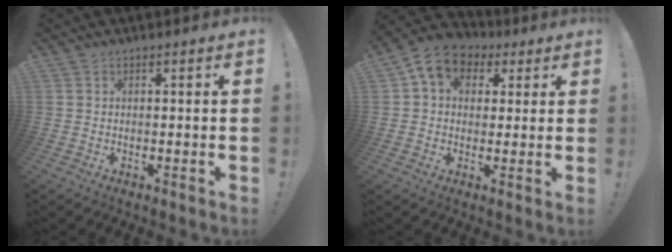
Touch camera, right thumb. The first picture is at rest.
{"total": 9.5, "force": [3.5, 7.3, 4.9], "torque": [-0.080, 0.000, 0.070]}